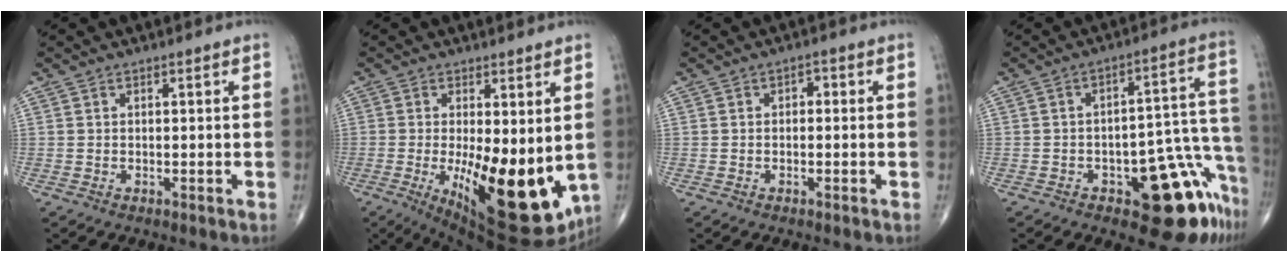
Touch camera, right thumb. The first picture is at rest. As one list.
[{"total": 19.2, "force": [-2.5, 7.4, 17.6], "torque": [-0.233, -0.035, -0.008]}, {"total": 1.5, "force": [0.0, 1.1, 1.1], "torque": [-0.006, 0.009, -0.007]}, {"total": 15.5, "force": [-8.2, 6.0, 11.6], "torque": [-0.070, 0.084, -0.099]}]